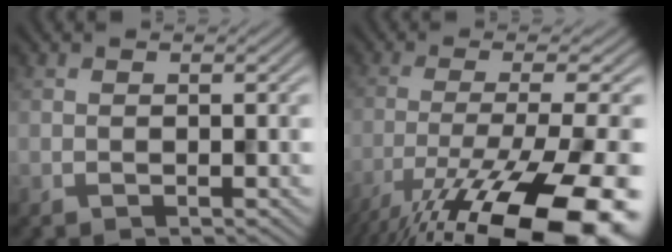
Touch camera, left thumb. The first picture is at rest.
{"total": 16.9, "force": [-11.0, 4.0, 12.3], "torque": [-0.202, -0.026, -0.170]}